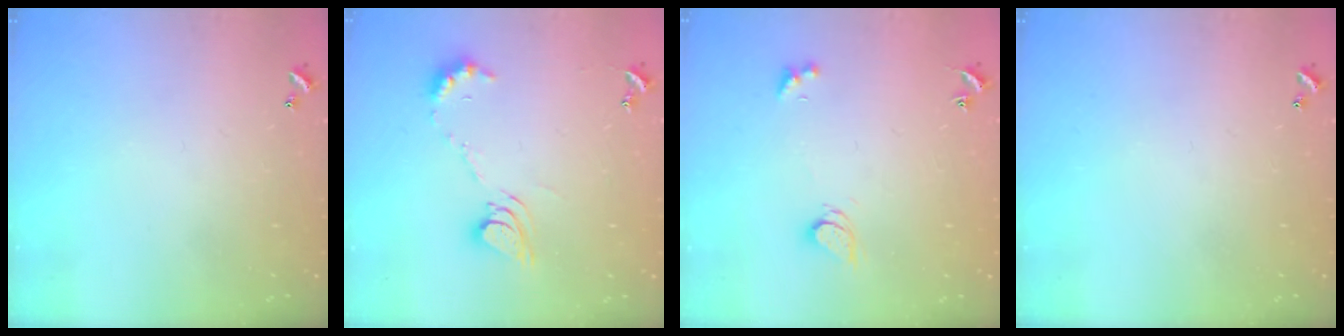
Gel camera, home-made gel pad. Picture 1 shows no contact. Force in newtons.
{"total": 9.2, "press": 9.1, "slide": 1.1}
{"total": 1.5, "press": 1.4, "slide": 0.4}
{"total": 0.0}